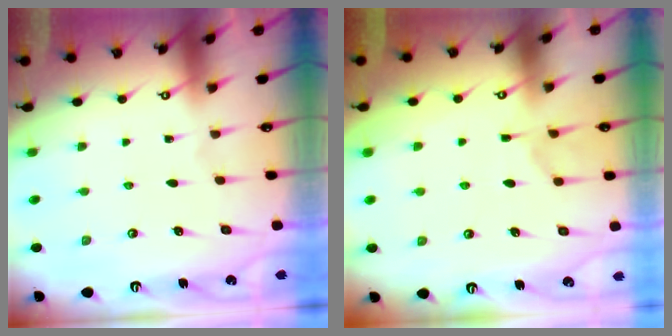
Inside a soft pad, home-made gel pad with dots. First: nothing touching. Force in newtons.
{"total": 1.6, "press": 0.8, "slide": 1.4}